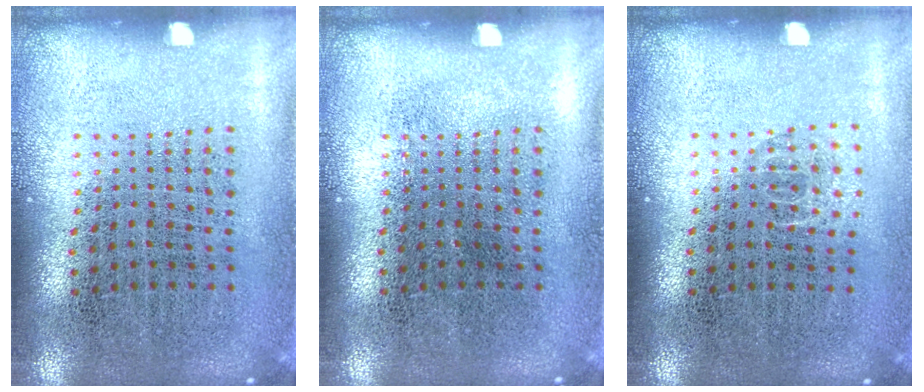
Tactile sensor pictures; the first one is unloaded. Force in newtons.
{"total": 0.0}
{"total": 0.6, "press": 0.4, "slide": 0.4}